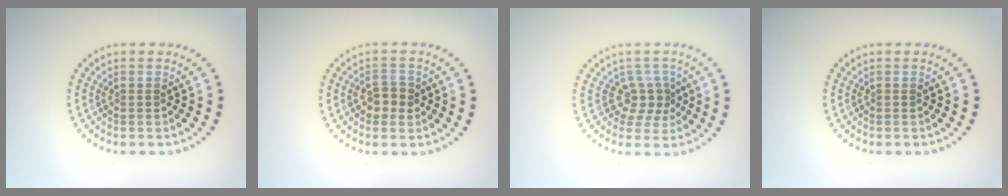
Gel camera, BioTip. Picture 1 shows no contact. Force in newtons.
{"total": 2.2, "press": 2.2, "slide": 0.3}
{"total": 2.5, "press": 1.8, "slide": 1.8}
{"total": 0.0}